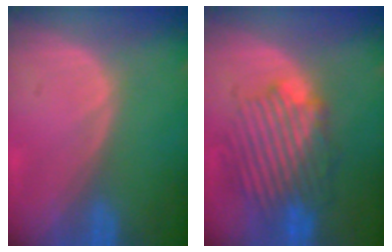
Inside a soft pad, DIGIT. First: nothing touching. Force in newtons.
{"total": 8.9, "press": 8.8, "slide": 1.4}